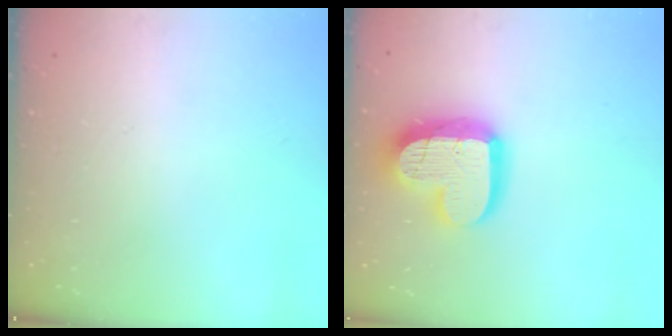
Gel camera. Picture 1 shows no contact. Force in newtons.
{"total": 16.9, "press": 16.9, "slide": 1.3}